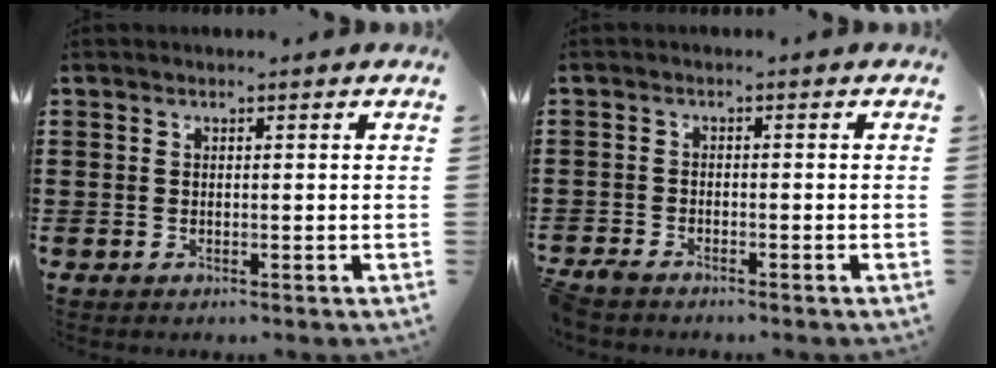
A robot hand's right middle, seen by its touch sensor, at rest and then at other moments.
{"total": 1.8, "force": [-1.7, 0.3, 0.3], "torque": [-0.024, -0.004, -0.040]}